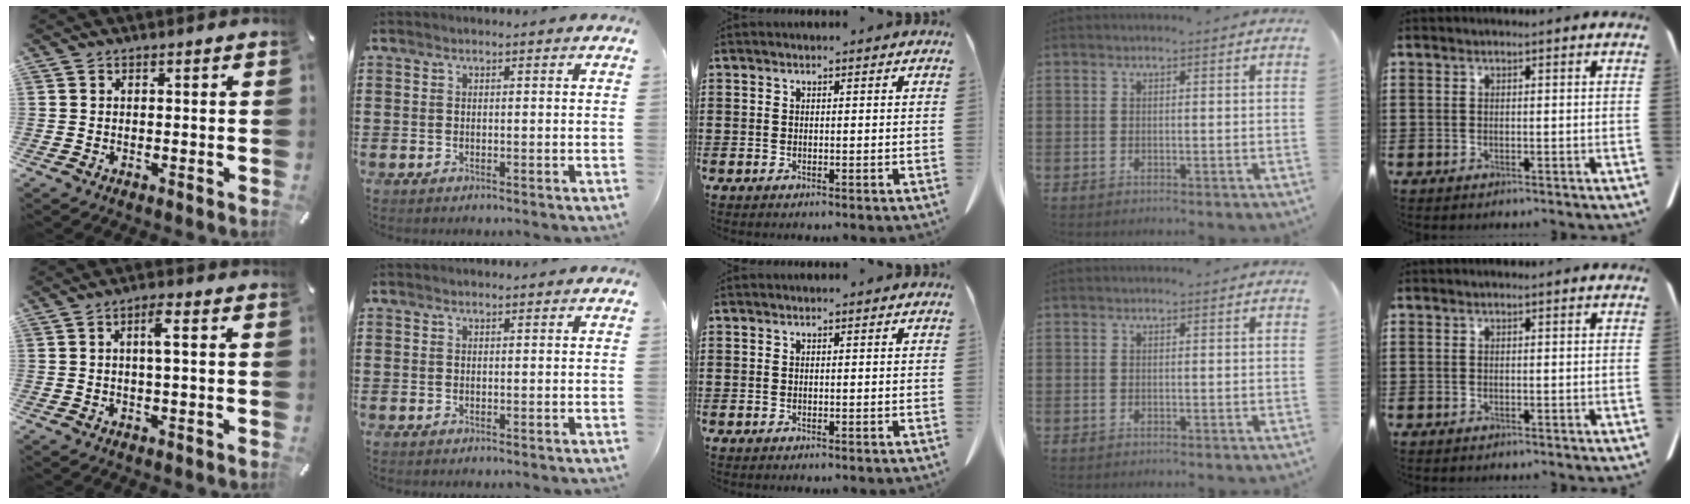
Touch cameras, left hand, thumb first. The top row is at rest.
{"thumb": {"total": 4.1, "force": [0.4, 0.9, 4.0], "torque": [-0.071, 0.005, 0.002]}, "index": {"total": 0.5, "force": [0.4, 0.2, 0.2], "torque": [-0.004, 0.001, 0.009]}}